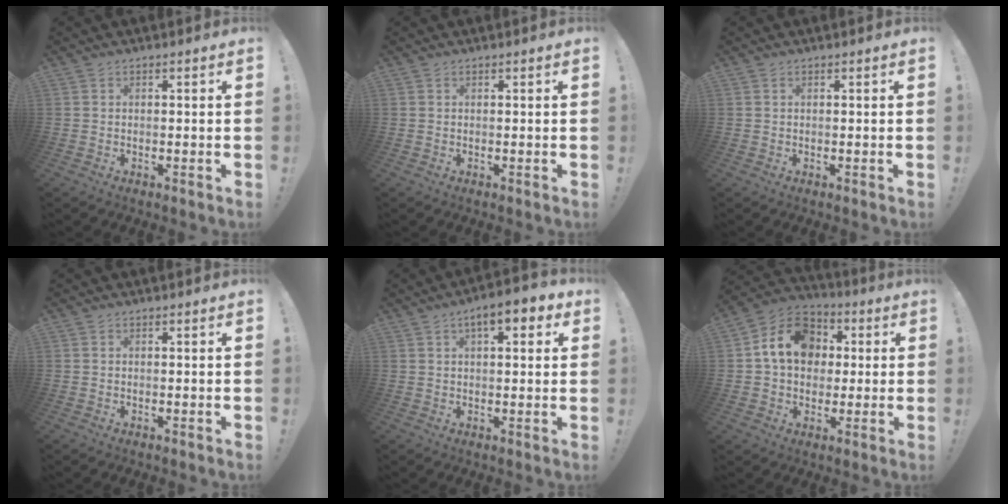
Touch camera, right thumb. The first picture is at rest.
{"total": 0.0}
{"total": 0.0}
{"total": 0.0}
{"total": 7.4, "force": [3.2, 2.8, 6.1], "torque": [-0.081, -0.008, 0.050]}
{"total": 15.2, "force": [3.5, 12.1, 8.5], "torque": [-0.125, 0.011, 0.073]}